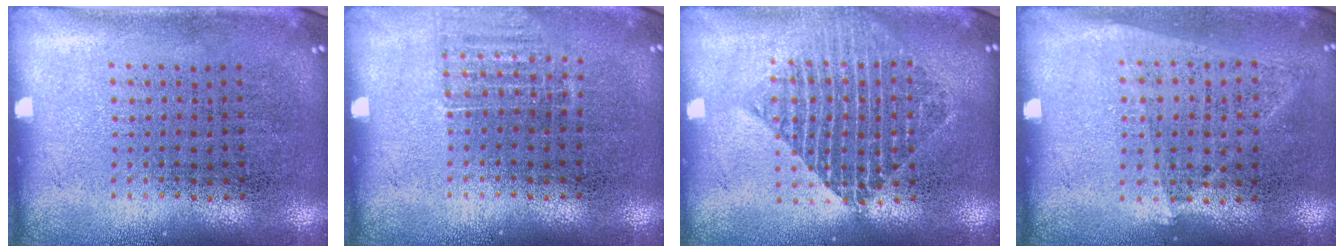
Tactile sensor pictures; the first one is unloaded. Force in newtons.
{"total": 0.9, "press": 0.9, "slide": 0.1}
{"total": 1.9, "press": 1.5, "slide": 1.1}
{"total": 1.0, "press": 0.9, "slide": 0.4}